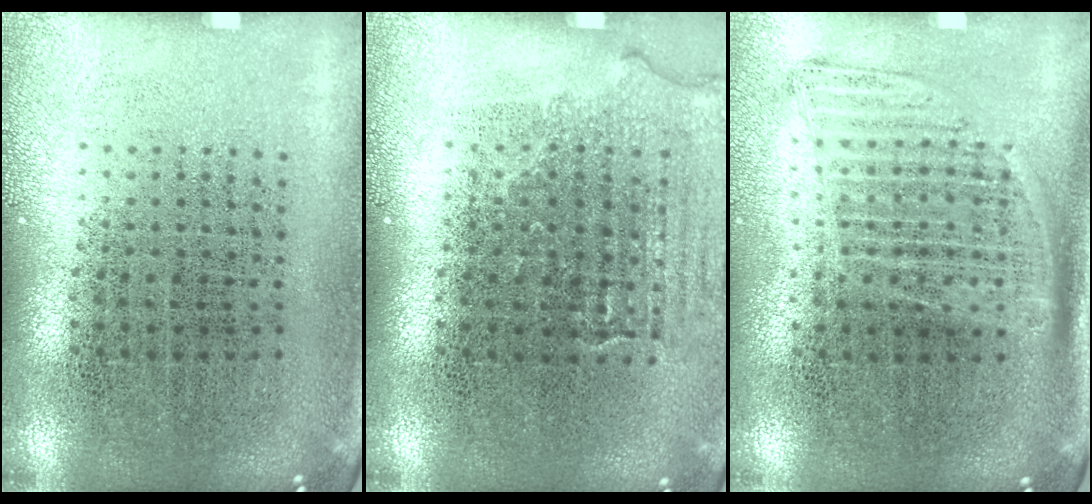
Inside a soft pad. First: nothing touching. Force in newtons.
{"total": 1.1, "press": 1.0, "slide": 0.1}
{"total": 1.4, "press": 1.2, "slide": 0.7}